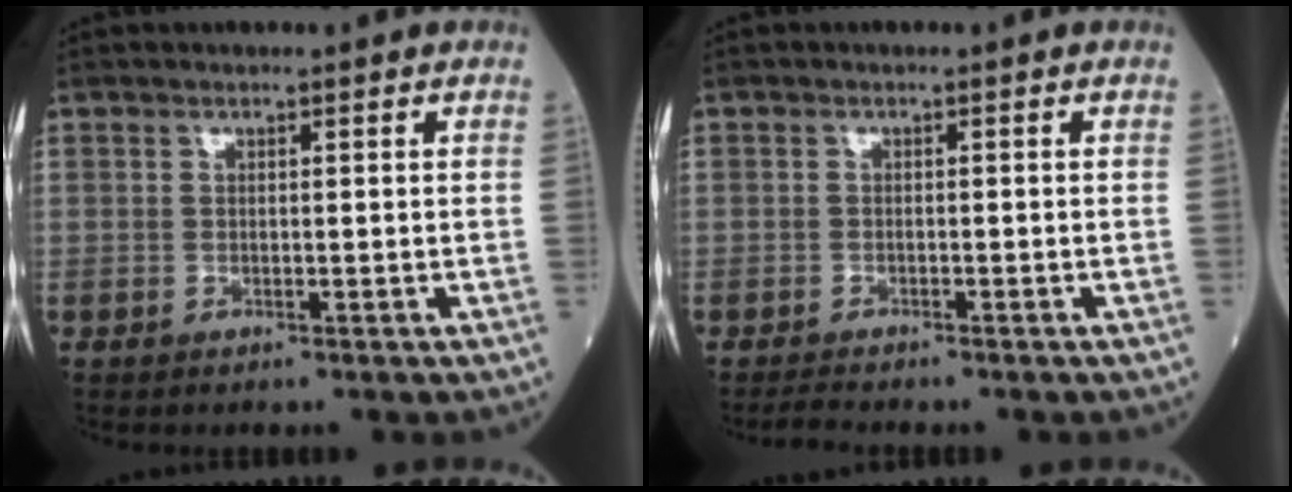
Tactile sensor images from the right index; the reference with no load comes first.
{"total": 1.2, "force": [-1.2, 0.0, 0.0], "torque": [-0.008, -0.008, -0.023]}